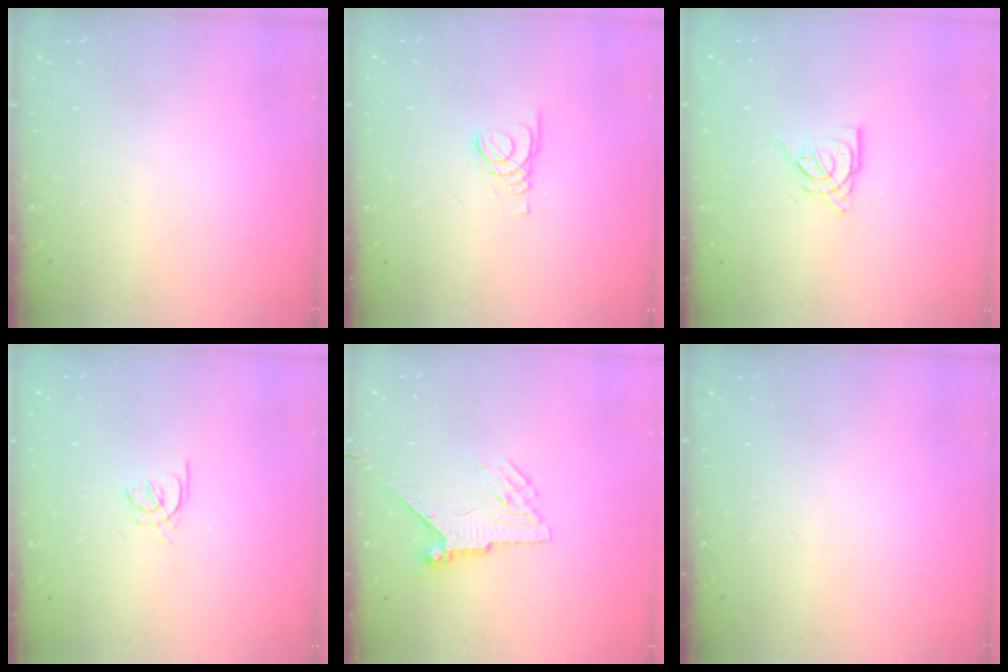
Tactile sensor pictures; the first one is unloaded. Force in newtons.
{"total": 1.4, "press": 1.4, "slide": 0.2}
{"total": 7.2, "press": 7.2, "slide": 0.7}
{"total": 2.8, "press": 2.7, "slide": 0.8}
{"total": 6.7, "press": 6.7, "slide": 1.0}
{"total": 0.0}